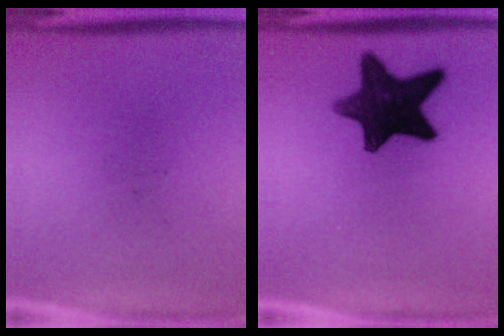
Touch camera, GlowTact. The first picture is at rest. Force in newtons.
{"total": 13.5}